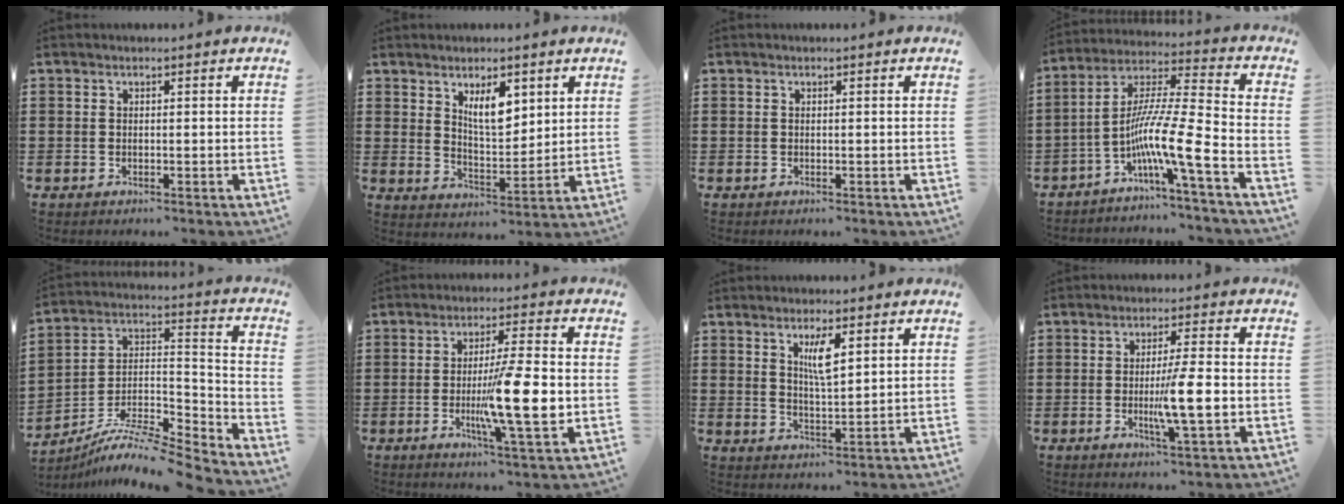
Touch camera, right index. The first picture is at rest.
{"total": 6.3, "force": [3.3, 2.5, 4.8], "torque": [-0.086, -0.005, 0.053]}
{"total": 0.0}
{"total": 11.2, "force": [-5.6, 0.1, 9.6], "torque": [-0.194, -0.030, -0.116]}
{"total": 8.8, "force": [-7.8, 1.4, 3.8], "torque": [-0.069, 0.009, -0.157]}
{"total": 12.1, "force": [-2.0, 1.4, 11.8], "torque": [-0.208, -0.016, -0.038]}
{"total": 4.6, "force": [2.1, 1.2, 3.9], "torque": [-0.075, 0.003, 0.032]}
{"total": 7.7, "force": [-1.3, 0.6, 7.5], "torque": [-0.140, -0.013, -0.027]}